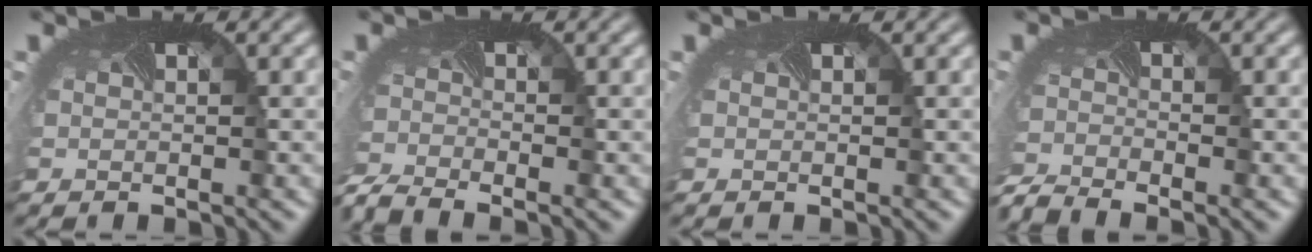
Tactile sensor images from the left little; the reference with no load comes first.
{"total": 3.9, "force": [-3.7, 0.4, 1.0], "torque": [-0.032, -0.028, -0.078]}
{"total": 0.0}
{"total": 3.6, "force": [-3.6, 0.1, 0.5], "torque": [-0.021, -0.027, -0.075]}